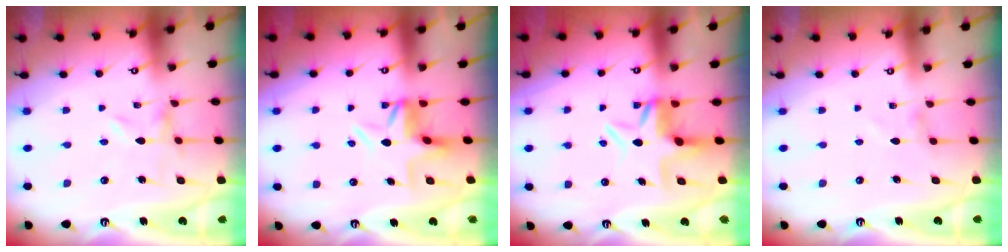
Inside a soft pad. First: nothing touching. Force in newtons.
{"total": 4.7, "press": 4.1, "slide": 2.2}
{"total": 6.0, "press": 5.9, "slide": 0.8}
{"total": 0.0}